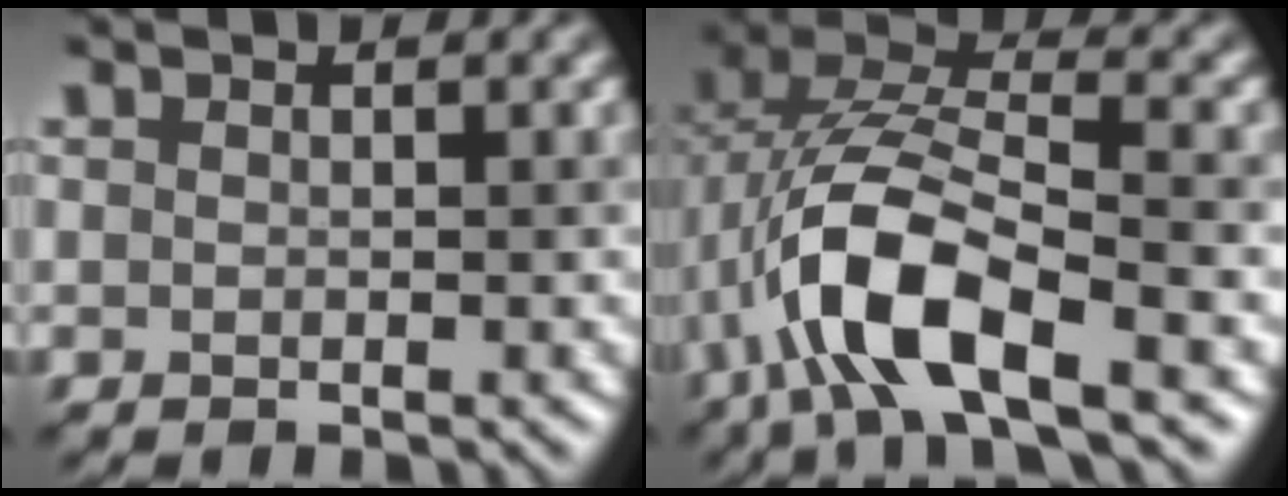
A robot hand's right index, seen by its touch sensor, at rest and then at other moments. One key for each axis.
{"total": 9.5, "fx": -3.8, "fy": 3.7, "fz": 7.9, "tx": -0.163, "ty": 0.006, "tz": -0.075}